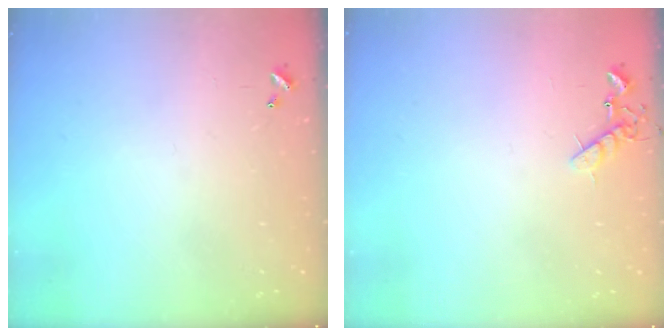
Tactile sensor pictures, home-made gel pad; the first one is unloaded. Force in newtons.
{"total": 6.3, "press": 6.2, "slide": 0.9}